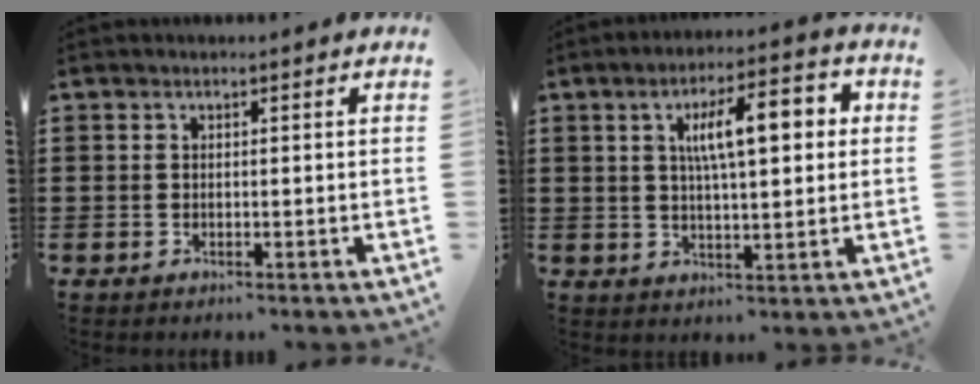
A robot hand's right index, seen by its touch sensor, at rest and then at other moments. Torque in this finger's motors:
{"motor_torque": [1.12, -0.45, 0.53, 0.20]}